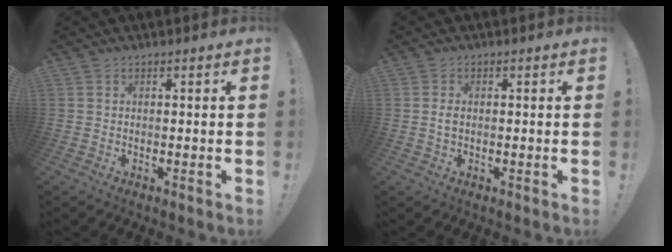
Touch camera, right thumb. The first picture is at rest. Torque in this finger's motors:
{"motor_torque": [-0.12, 0.07, 0.06, 0.21, -0.08]}